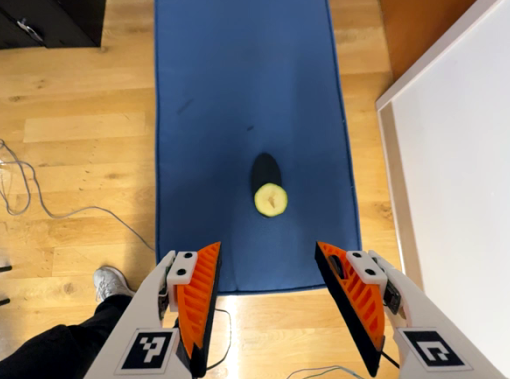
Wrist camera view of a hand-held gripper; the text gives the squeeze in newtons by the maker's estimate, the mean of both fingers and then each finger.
{"total": 0.7, "left": 1.1, "right": 0.4}